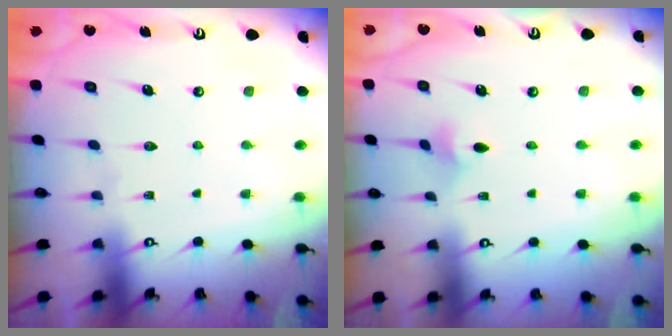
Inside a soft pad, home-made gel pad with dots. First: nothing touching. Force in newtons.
{"total": 2.7, "press": 2.6, "slide": 0.5}